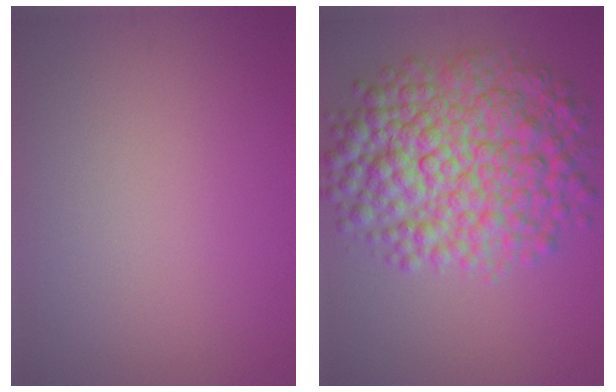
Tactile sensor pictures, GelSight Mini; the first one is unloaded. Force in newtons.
{"total": 10.4, "press": 10.4, "slide": 0.1}